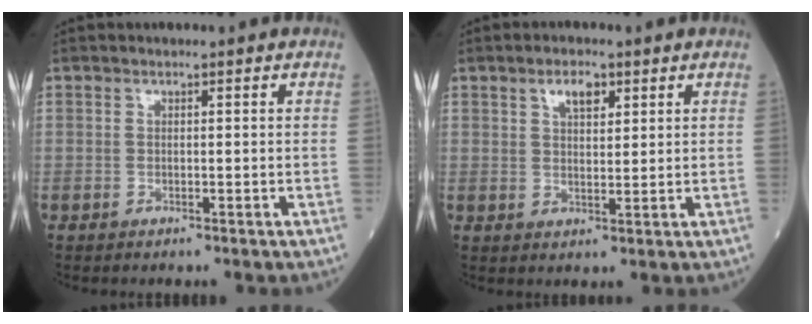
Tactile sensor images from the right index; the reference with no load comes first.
{"total": 4.1, "force": [2.2, 1.8, 2.9], "torque": [-0.056, 0.002, 0.041]}